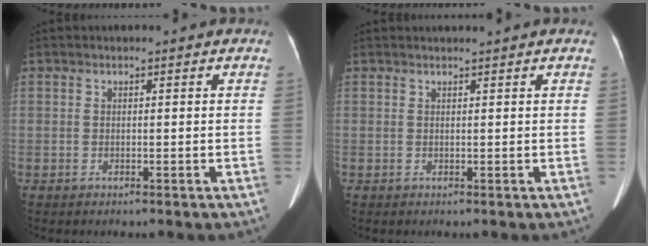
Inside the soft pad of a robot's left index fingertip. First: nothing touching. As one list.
[{"total": 2.8, "force": [2.6, -0.4, 1.0], "torque": [-0.013, 0.020, 0.035]}]